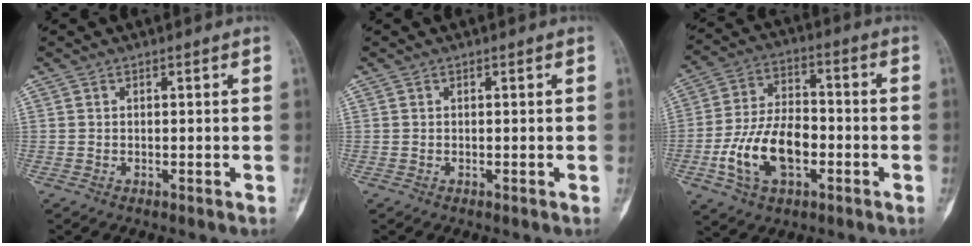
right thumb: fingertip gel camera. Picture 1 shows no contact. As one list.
[{"total": 0.0}, {"total": 14.4, "force": [-4.1, 8.3, 11.0], "torque": [-0.202, 0.029, -0.074]}]